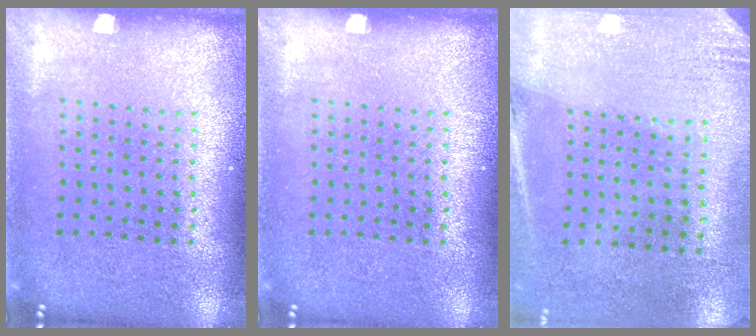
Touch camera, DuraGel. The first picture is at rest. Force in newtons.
{"total": 0.0}
{"total": 2.6, "press": 2.3, "slide": 1.4}